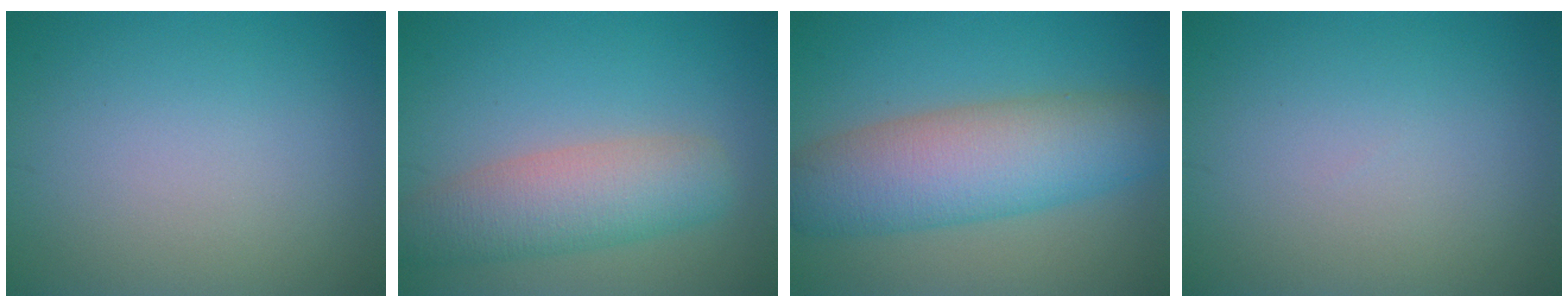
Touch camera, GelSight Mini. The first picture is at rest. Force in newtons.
{"total": 5.7, "press": 5.7, "slide": 0.3}
{"total": 8.7, "press": 8.7, "slide": 0.5}
{"total": 0.0}